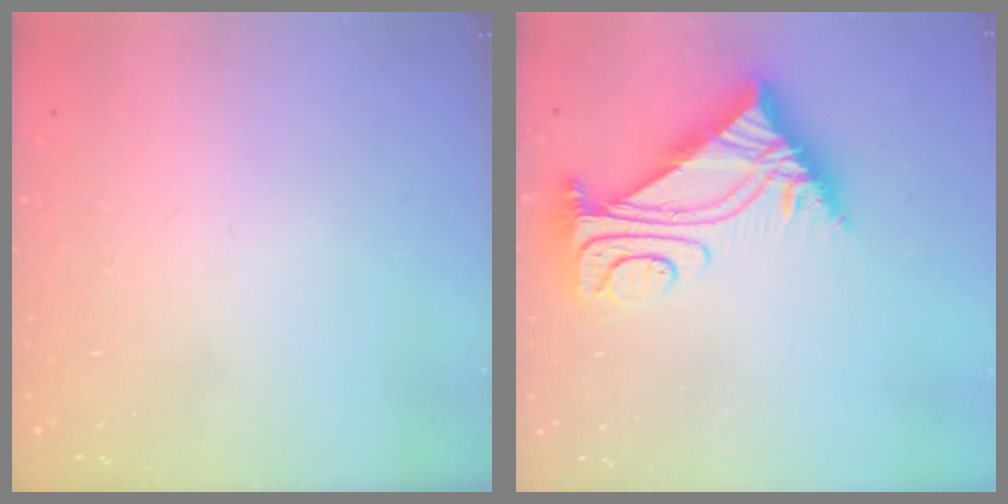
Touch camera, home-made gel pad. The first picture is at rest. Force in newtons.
{"total": 8.2, "press": 8.2, "slide": 0.8}